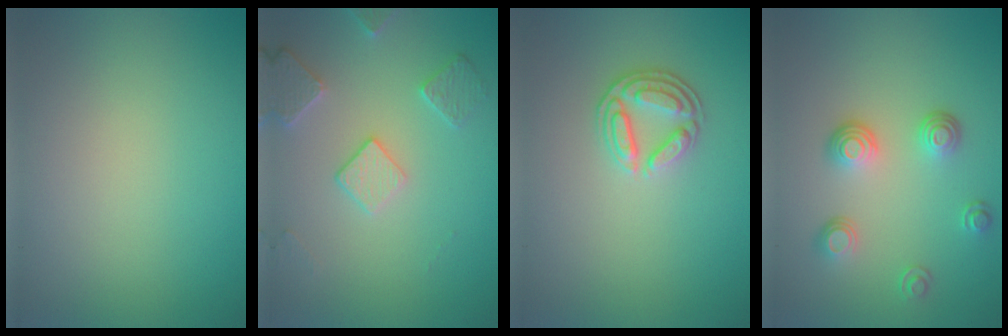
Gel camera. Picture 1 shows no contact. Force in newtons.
{"total": 2.9, "press": 2.9, "slide": 0.1}
{"total": 2.9, "press": 2.5, "slide": 1.6}
{"total": 3.5, "press": 2.6, "slide": 2.4}